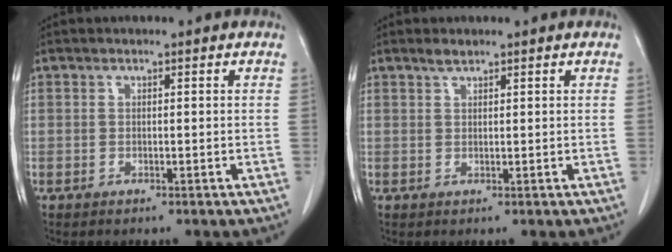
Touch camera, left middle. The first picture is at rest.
{"total": 0.7, "force": [0.7, 0.0, 0.2], "torque": [-0.009, -0.002, 0.016]}